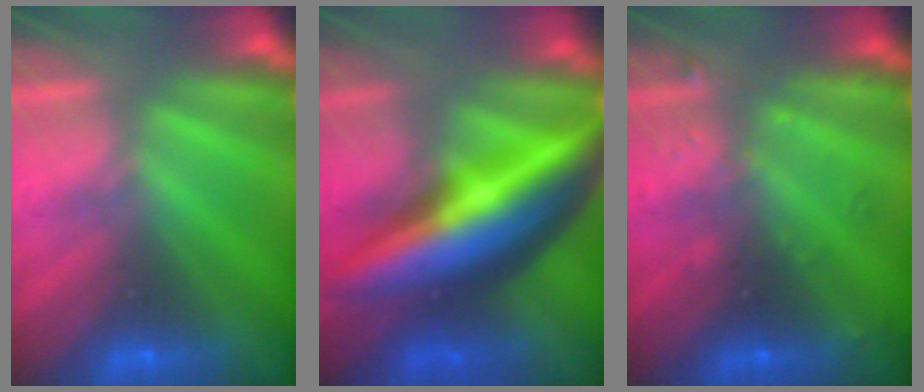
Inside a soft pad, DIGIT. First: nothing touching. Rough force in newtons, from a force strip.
{"total": 8.7}
{"total": 2.4}